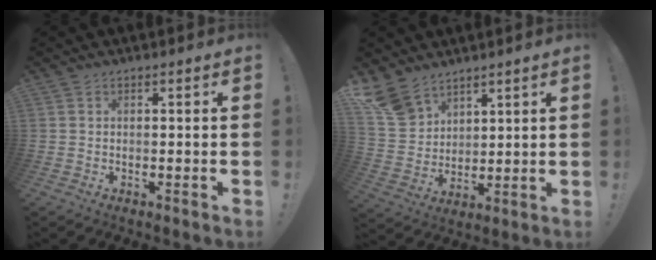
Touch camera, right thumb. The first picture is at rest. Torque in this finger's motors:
{"motor_torque": [0.28, 1.18, 0.40, 0.63, 0.01]}